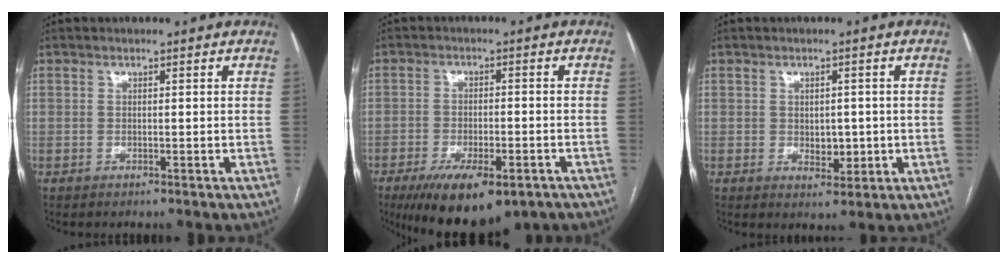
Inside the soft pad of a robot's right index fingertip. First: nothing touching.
{"total": 12.7, "force": [-8.2, 4.3, 8.7], "torque": [-0.136, -0.016, -0.119]}
{"total": 3.2, "force": [-0.2, 2.1, 2.5], "torque": [-0.031, -0.003, 0.007]}